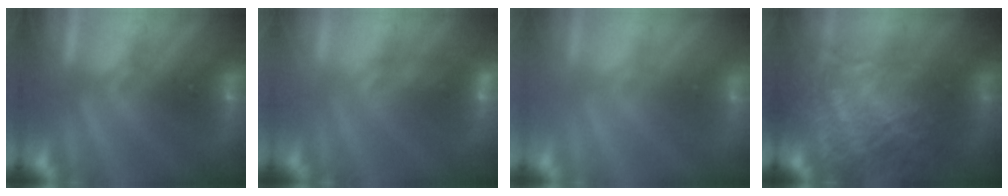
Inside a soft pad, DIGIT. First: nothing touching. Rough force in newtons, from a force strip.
{"total": 4.1}
{"total": 2.9}
{"total": 7.2}